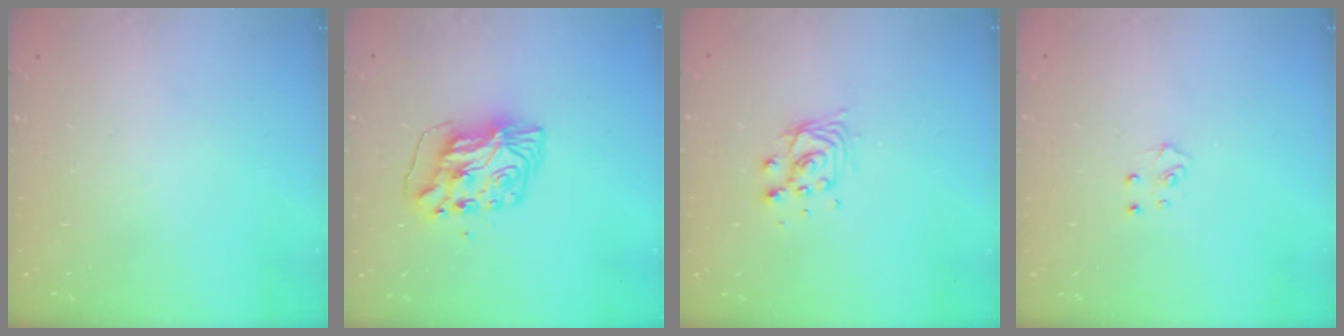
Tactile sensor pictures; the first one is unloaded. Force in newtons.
{"total": 8.6, "press": 8.5, "slide": 1.1}
{"total": 7.6, "press": 7.6, "slide": 0.5}
{"total": 4.6, "press": 4.6, "slide": 0.4}